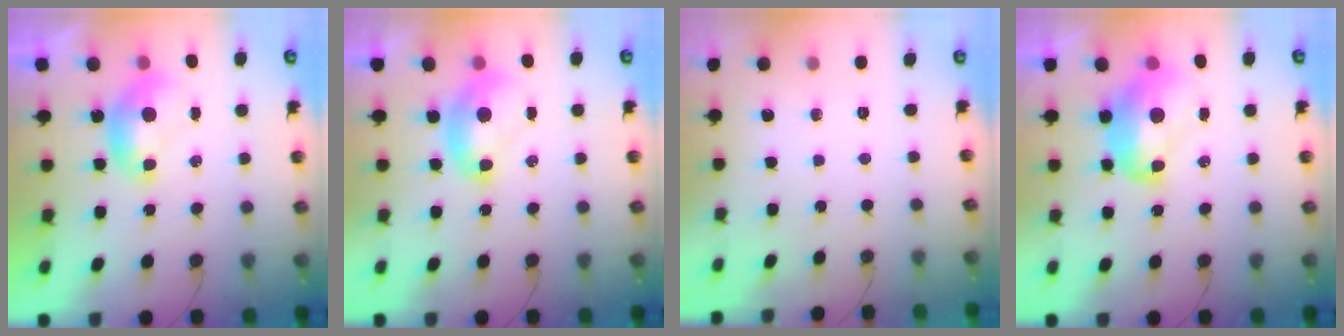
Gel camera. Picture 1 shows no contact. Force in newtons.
{"total": 2.0, "press": 2.0, "slide": 0.4}
{"total": 0.0}
{"total": 3.8, "press": 3.8, "slide": 0.5}